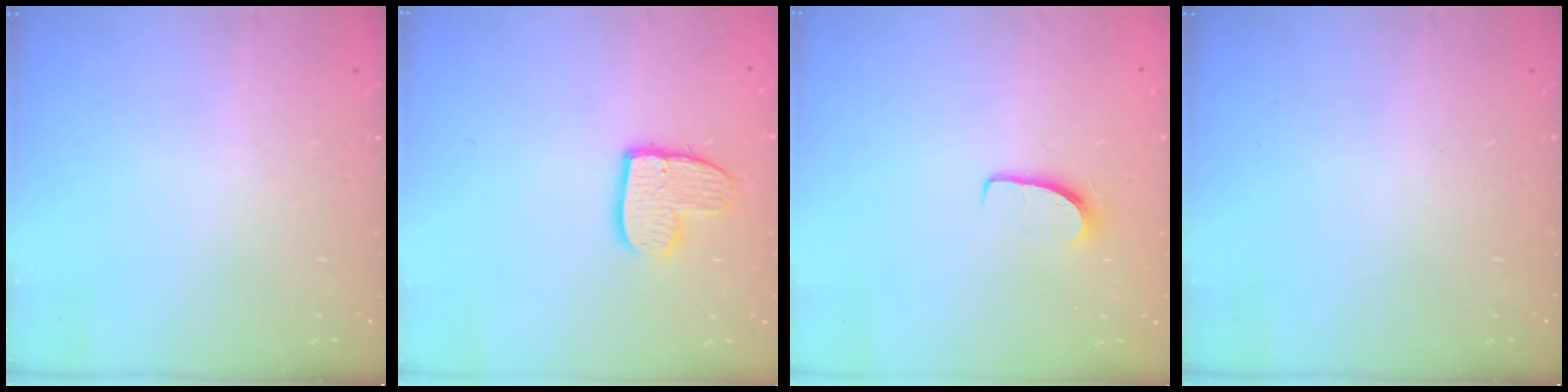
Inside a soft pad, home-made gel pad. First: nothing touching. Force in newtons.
{"total": 9.8, "press": 9.8, "slide": 0.5}
{"total": 5.8, "press": 5.8, "slide": 0.5}
{"total": 0.0}